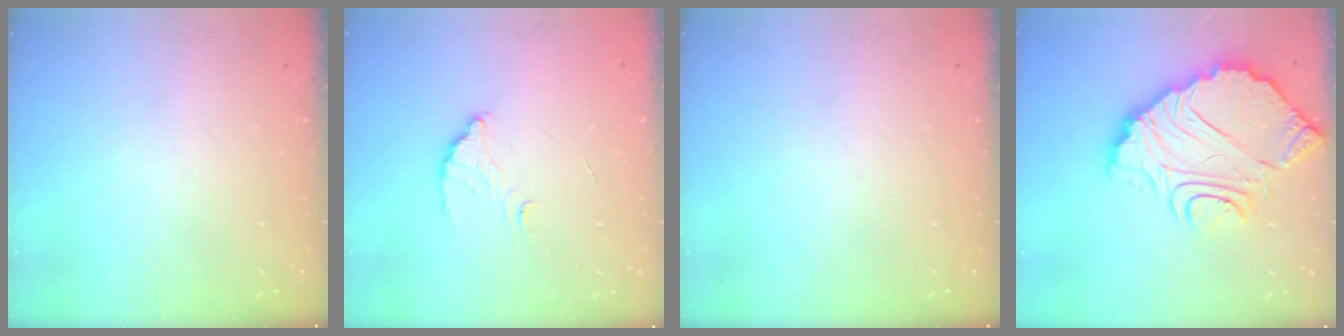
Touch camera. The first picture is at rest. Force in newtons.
{"total": 3.1, "press": 3.0, "slide": 0.4}
{"total": 0.0}
{"total": 16.2, "press": 16.1, "slide": 1.5}